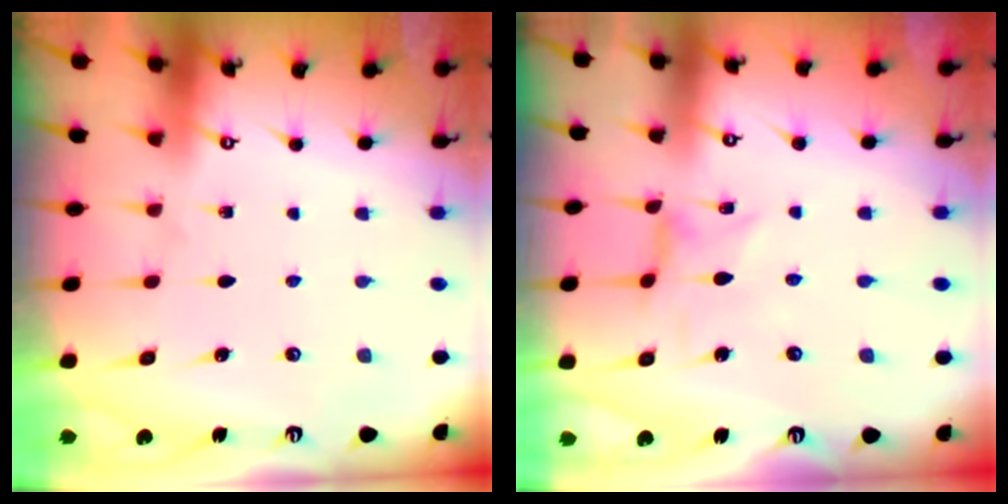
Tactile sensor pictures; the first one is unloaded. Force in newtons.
{"total": 0.0}